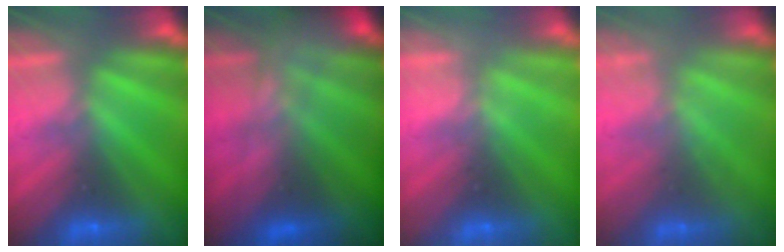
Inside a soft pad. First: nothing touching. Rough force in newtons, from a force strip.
{"total": 6.3}
{"total": 2.0}
{"total": 1.2}